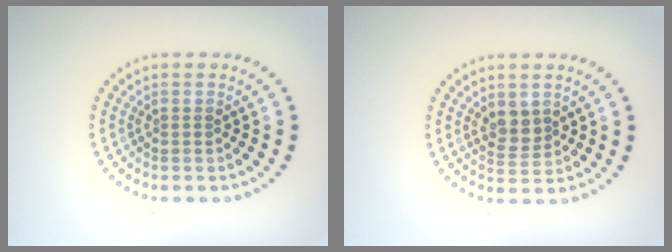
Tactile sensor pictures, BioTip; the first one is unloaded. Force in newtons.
{"total": 1.9, "press": 1.8, "slide": 0.8}